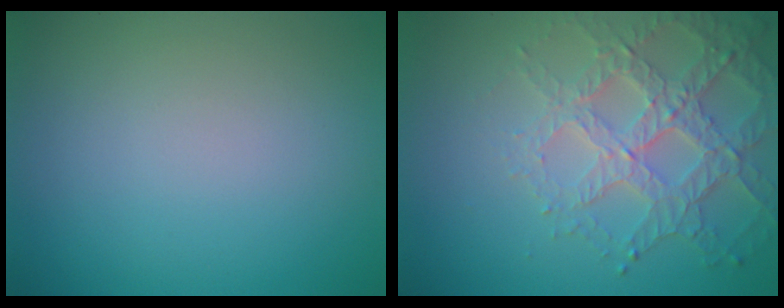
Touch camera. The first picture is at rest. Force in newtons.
{"total": 4.8, "press": 4.2, "slide": 2.2}